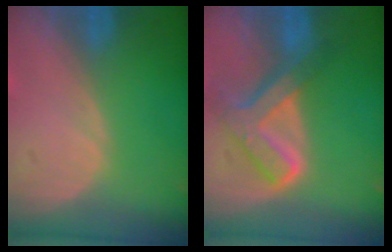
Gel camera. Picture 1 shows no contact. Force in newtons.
{"total": 8.0, "press": 6.8, "slide": 4.3}